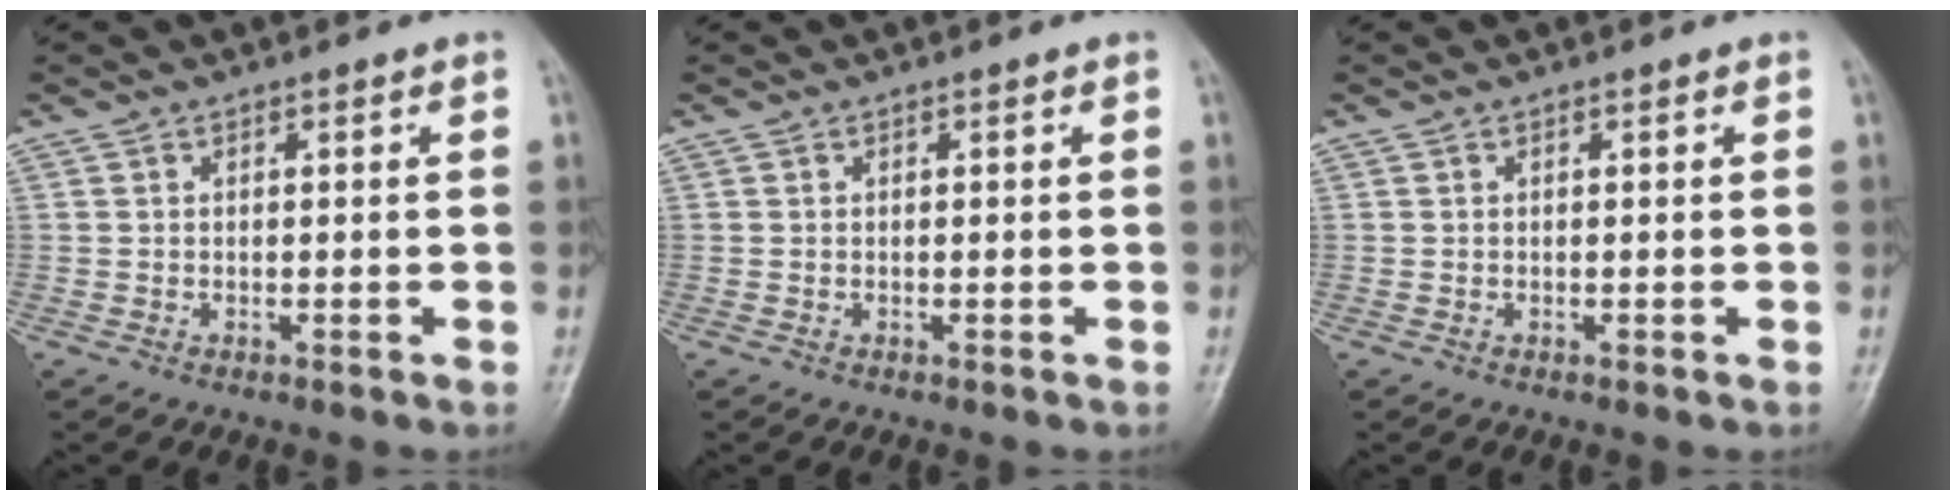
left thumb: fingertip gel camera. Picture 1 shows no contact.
{"total": 0.0}
{"total": 0.0}